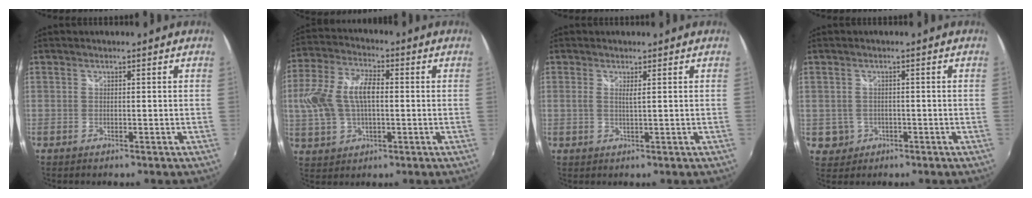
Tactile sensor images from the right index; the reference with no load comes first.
{"total": 12.5, "force": [0.3, 7.3, 10.1], "torque": [-0.216, 0.017, 0.007]}
{"total": 1.2, "force": [0.5, 0.0, 1.0], "torque": [-0.020, -0.002, 0.008]}
{"total": 3.2, "force": [-0.5, 3.2, 0.5], "torque": [-0.015, 0.003, 0.002]}